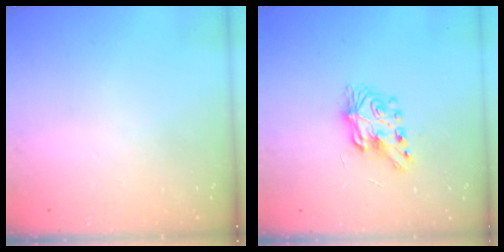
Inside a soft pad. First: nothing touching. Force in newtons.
{"total": 7.8, "press": 7.8, "slide": 0.5}